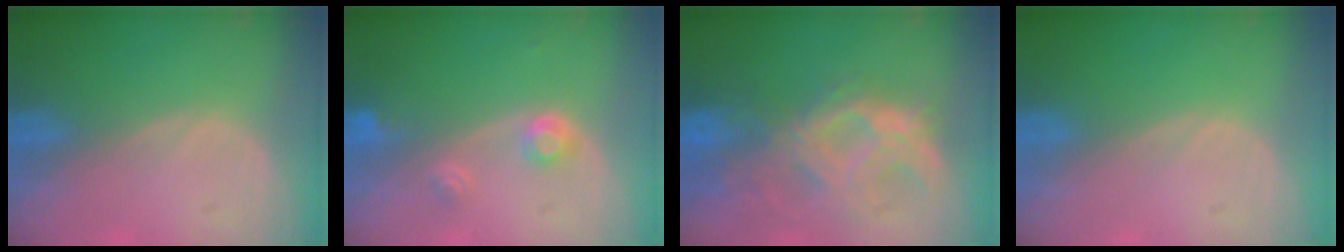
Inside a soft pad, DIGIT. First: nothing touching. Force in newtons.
{"total": 2.9, "press": 2.7, "slide": 1.0}
{"total": 10.5, "press": 9.2, "slide": 5.0}
{"total": 0.0}